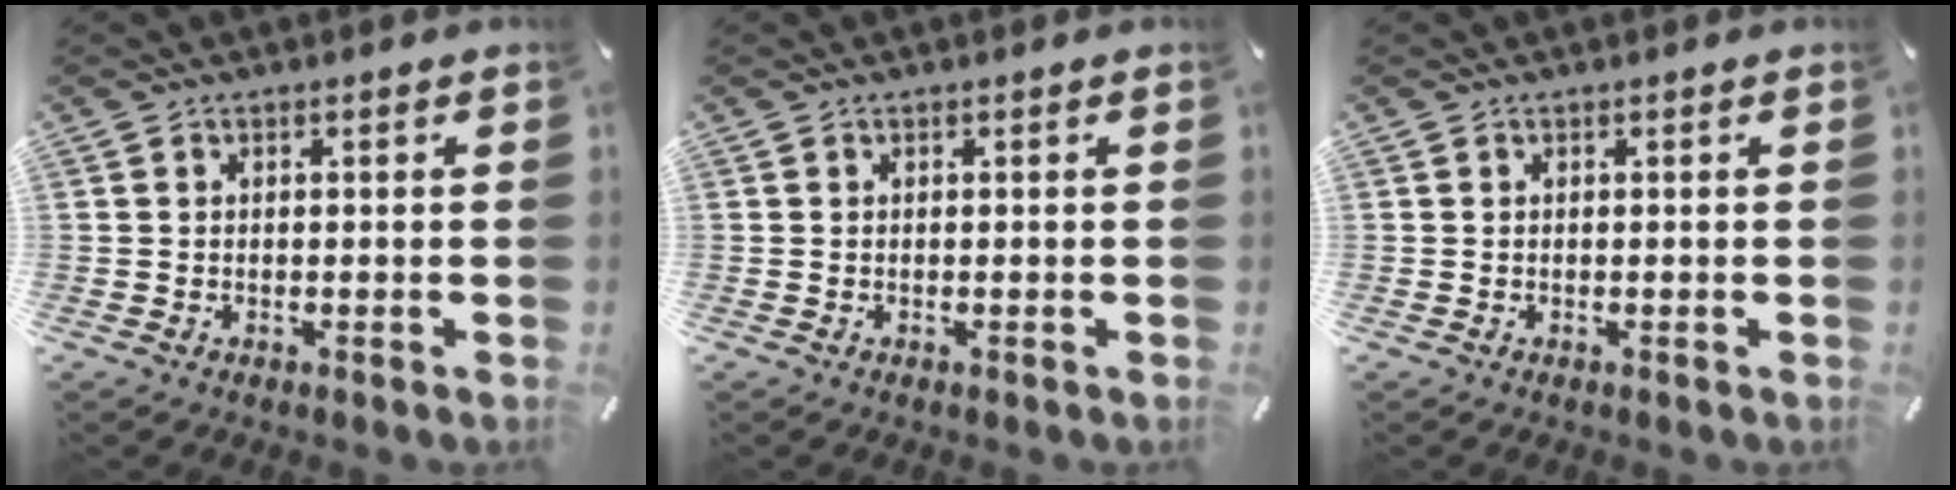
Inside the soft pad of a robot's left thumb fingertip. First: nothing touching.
{"total": 0.0}
{"total": 0.0}